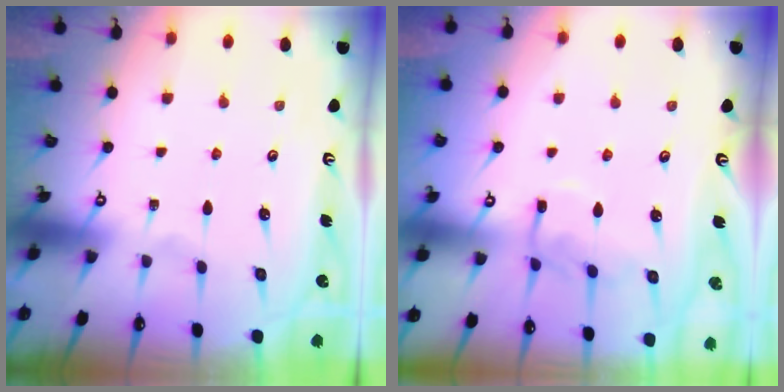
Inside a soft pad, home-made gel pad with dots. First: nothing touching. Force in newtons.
{"total": 8.9, "press": 8.9, "slide": 0.7}